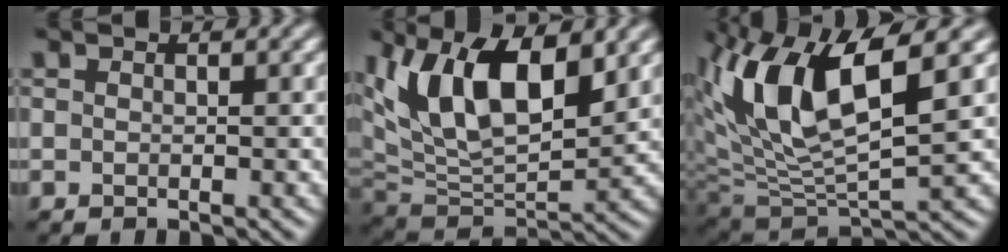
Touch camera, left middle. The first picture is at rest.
{"total": 10.8, "force": [4.7, 4.8, 8.4], "torque": [-0.143, 0.007, 0.081]}
{"total": 9.9, "force": [3.9, 3.7, 8.3], "torque": [-0.167, 0.004, 0.071]}